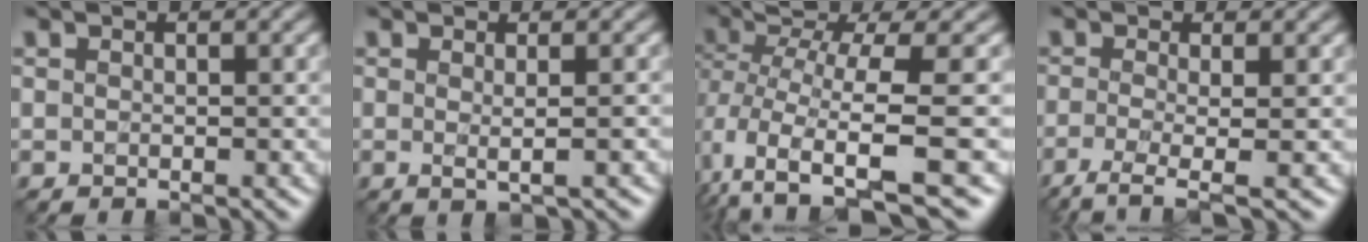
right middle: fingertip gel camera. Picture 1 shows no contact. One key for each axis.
{"total": 1.5, "fx": 0.1, "fy": 0.4, "fz": 1.5, "tx": -0.023, "ty": -0.002, "tz": 0.000}
{"total": 8.0, "fx": -1.9, "fy": 2.7, "fz": 7.2, "tx": -0.139, "ty": -0.023, "tz": -0.021}
{"total": 4.1, "fx": -1.8, "fy": 1.0, "fz": 3.5, "tx": -0.063, "ty": -0.010, "tz": -0.043}